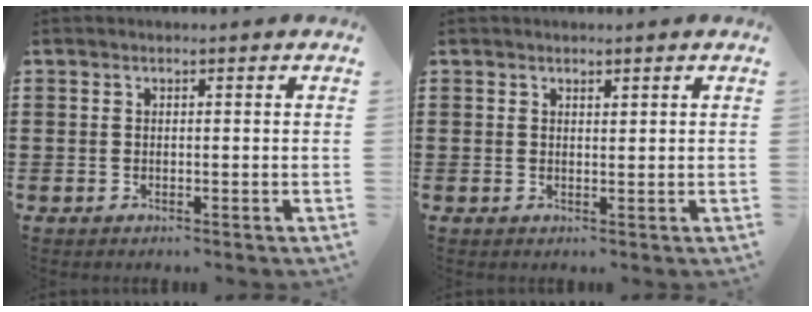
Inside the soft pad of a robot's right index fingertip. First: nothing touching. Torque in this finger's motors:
{"motor_torque": [-0.30, 0.09, 0.01, -0.01]}